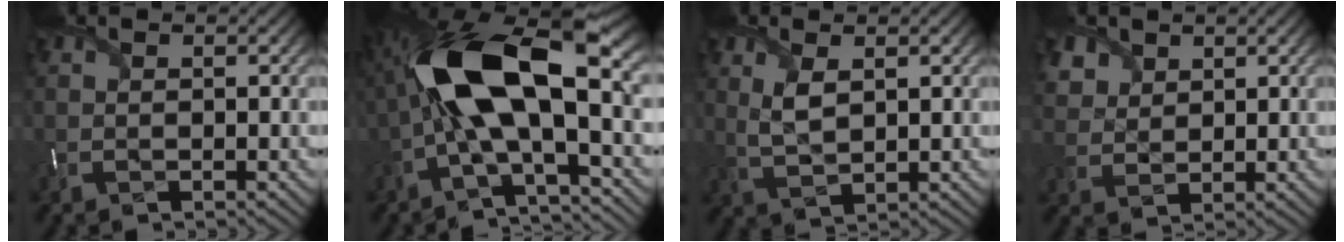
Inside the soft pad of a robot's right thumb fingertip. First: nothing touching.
{"total": 16.6, "force": [0.1, 6.9, 15.1], "torque": [-0.297, 0.020, -0.011]}
{"total": 3.5, "force": [1.3, 1.6, 2.9], "torque": [-0.072, -0.005, 0.033]}
{"total": 3.5, "force": [2.4, 2.5, 0.4], "torque": [-0.030, -0.001, 0.050]}